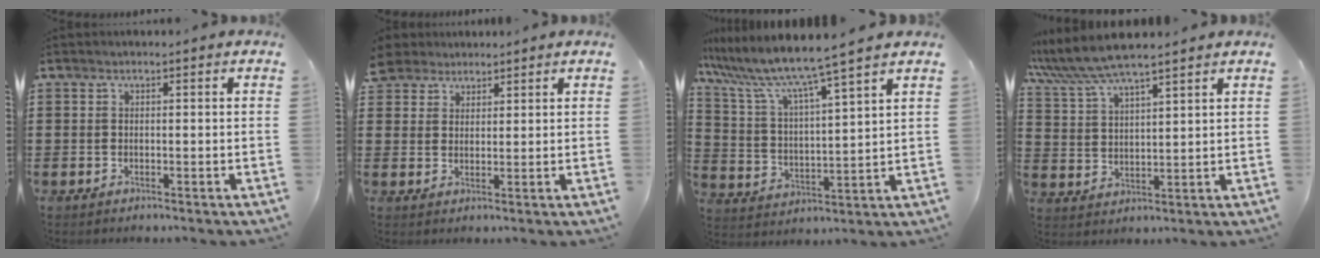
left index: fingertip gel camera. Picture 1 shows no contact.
{"total": 3.3, "force": [2.7, 1.9, -0.2], "torque": [-0.013, 0.006, 0.052]}
{"total": 7.6, "force": [6.6, -0.7, 3.7], "torque": [-0.101, -0.044, 0.106]}
{"total": 7.4, "force": [6.3, 0.8, 3.7], "torque": [-0.091, -0.019, 0.114]}